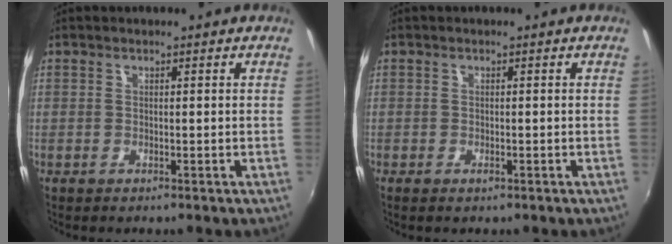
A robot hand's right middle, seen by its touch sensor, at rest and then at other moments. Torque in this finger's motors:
{"motor_torque": [1.03, -1.10, -0.05, 0.00]}